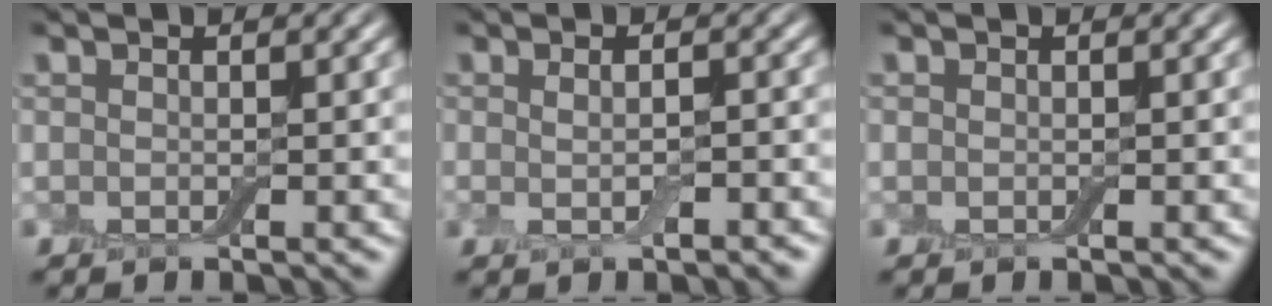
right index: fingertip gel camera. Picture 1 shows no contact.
{"total": 1.7, "force": [-0.1, 0.4, 1.7], "torque": [-0.036, -0.004, -0.003]}
{"total": 0.0}